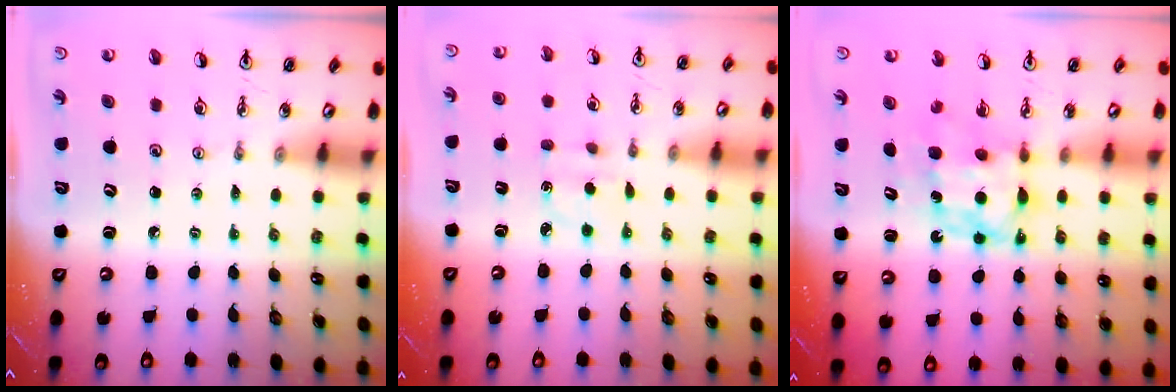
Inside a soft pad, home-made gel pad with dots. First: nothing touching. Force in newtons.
{"total": 2.2, "press": 2.1, "slide": 0.6}
{"total": 6.8, "press": 6.8, "slide": 0.2}